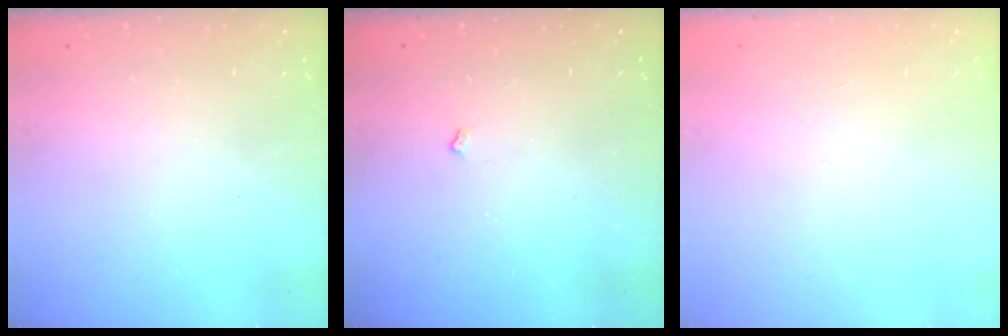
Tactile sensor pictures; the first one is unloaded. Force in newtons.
{"total": 2.6, "press": 2.6, "slide": 0.4}
{"total": 0.0}